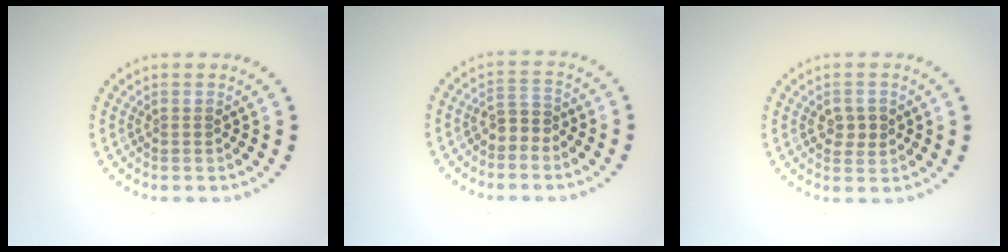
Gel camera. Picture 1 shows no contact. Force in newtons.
{"total": 1.8, "press": 1.5, "slide": 0.9}
{"total": 1.9, "press": 1.9, "slide": 0.2}